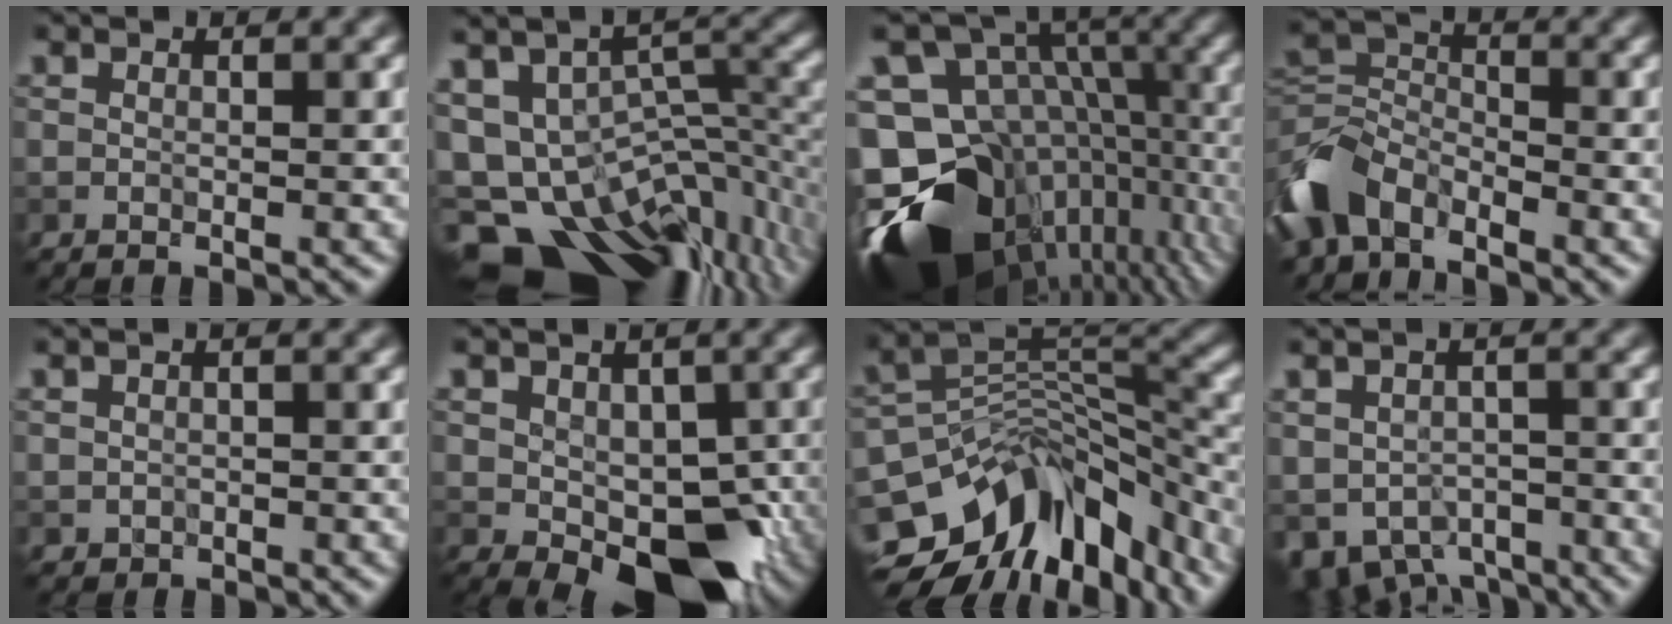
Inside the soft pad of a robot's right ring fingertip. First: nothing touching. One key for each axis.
{"total": 15.3, "fx": -7.5, "fy": 9.3, "fz": 9.6, "tx": -0.163, "ty": -0.011, "tz": -0.075}
{"total": 16.9, "fx": -5.7, "fy": 12.2, "fz": 10.2, "tx": -0.173, "ty": 0.022, "tz": -0.074}
{"total": 6.5, "fx": -4.0, "fy": 4.0, "fz": 3.1, "tx": -0.068, "ty": 0.000, "tz": -0.093}
{"total": 0.8, "fx": 0.5, "fy": 0.6, "fz": 0.2, "tx": -0.002, "ty": -0.005, "tz": 0.010}
{"total": 7.2, "fx": -1.4, "fy": 4.3, "fz": 5.6, "tx": -0.080, "ty": -0.004, "tz": -0.016}
{"total": 12.1, "fx": -6.4, "fy": 7.0, "fz": 7.6, "tx": -0.138, "ty": 0.001, "tz": -0.093}
{"total": 5.5, "fx": -2.1, "fy": 3.9, "fz": 3.3, "tx": -0.052, "ty": -0.023, "tz": -0.029}